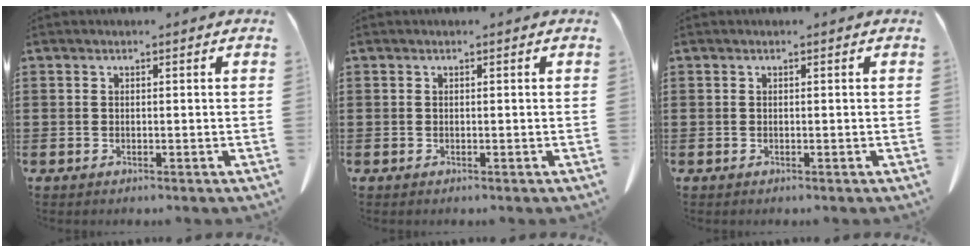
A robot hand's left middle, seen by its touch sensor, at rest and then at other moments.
{"total": 0.0}
{"total": 0.0}